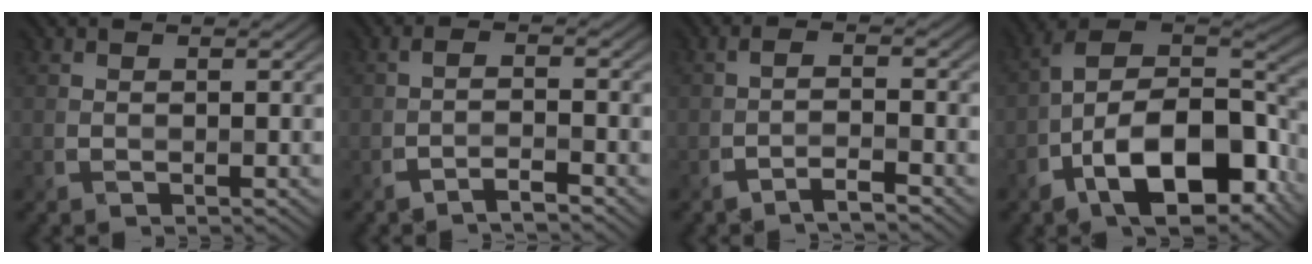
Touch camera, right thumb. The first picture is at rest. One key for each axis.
{"total": 2.6, "fx": -2.1, "fy": 0.3, "fz": 1.5, "tx": -0.027, "ty": 0.007, "tz": -0.050}
{"total": 3.0, "fx": -2.3, "fy": 0.4, "fz": 1.9, "tx": -0.032, "ty": 0.010, "tz": -0.055}
{"total": 16.8, "fx": -7.7, "fy": 8.2, "fz": 12.5, "tx": -0.194, "ty": -0.007, "tz": -0.140}